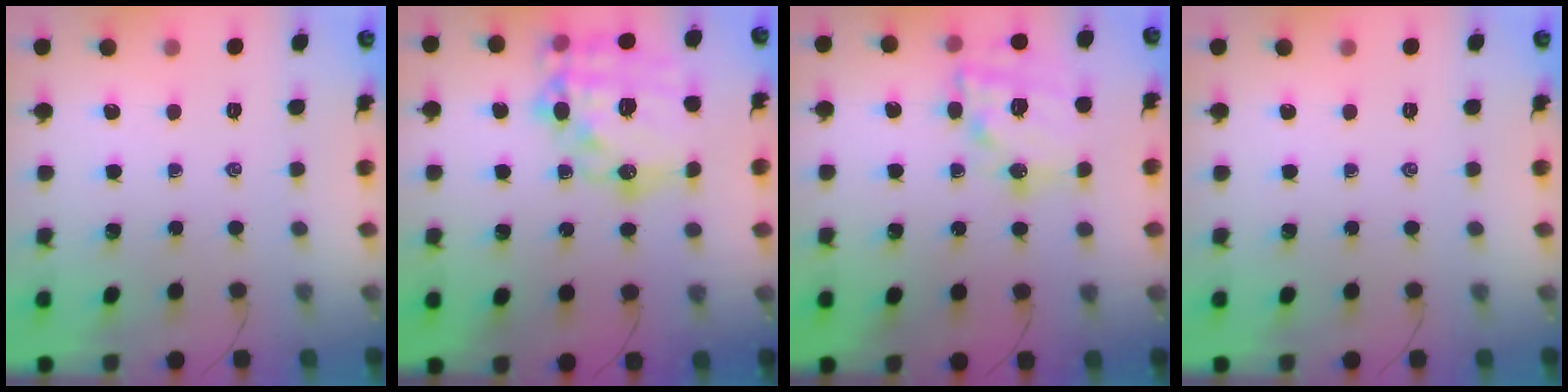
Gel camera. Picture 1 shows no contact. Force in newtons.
{"total": 24.0, "press": 23.7, "slide": 4.1}
{"total": 18.1, "press": 17.8, "slide": 3.0}
{"total": 0.0}